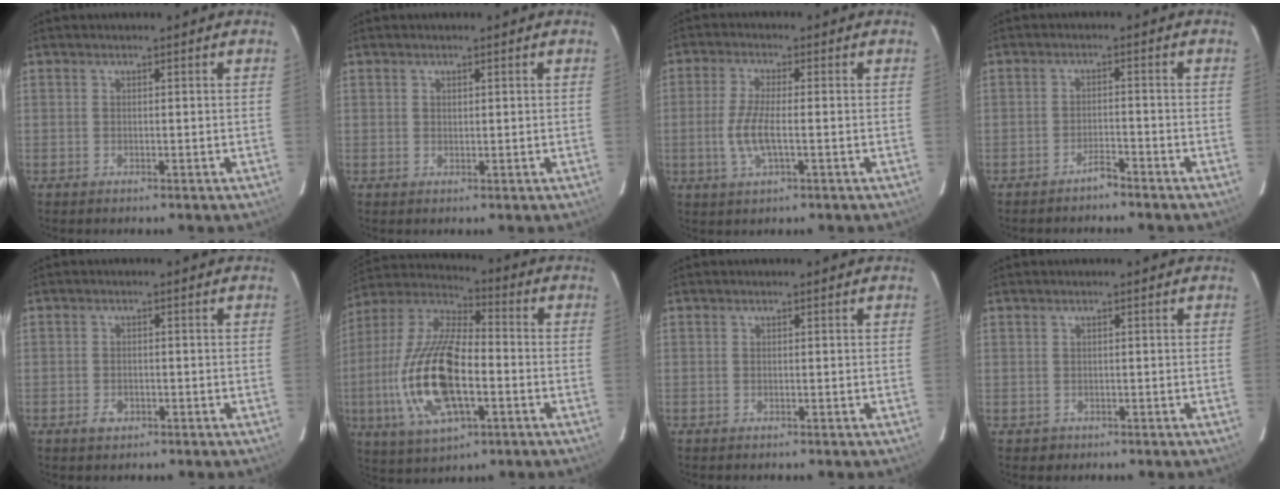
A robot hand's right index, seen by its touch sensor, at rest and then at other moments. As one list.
[{"total": 0.7, "force": [0.4, 0.5, 0.2], "torque": [-0.003, 0.002, 0.008]}, {"total": 6.7, "force": [-1.3, 1.7, 6.3], "torque": [-0.133, -0.005, -0.028]}, {"total": 2.4, "force": [-2.3, 0.2, 0.7], "torque": [-0.018, 0.003, -0.036]}, {"total": 2.4, "force": [-1.1, 1.6, 1.3], "torque": [-0.026, 0.001, -0.017]}, {"total": 20.9, "force": [-4.7, 8.9, 18.4], "torque": [-0.389, -0.009, -0.088]}, {"total": 0.0}, {"total": 1.6, "force": [-0.2, 1.6, 0.1], "torque": [0.000, 0.002, 0.002]}]